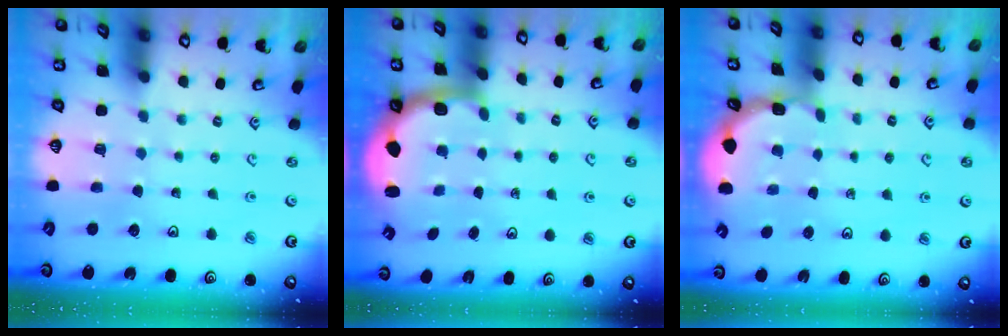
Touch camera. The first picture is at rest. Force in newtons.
{"total": 2.2, "press": 1.7, "slide": 1.4}
{"total": 1.7, "press": 1.7, "slide": 0.1}